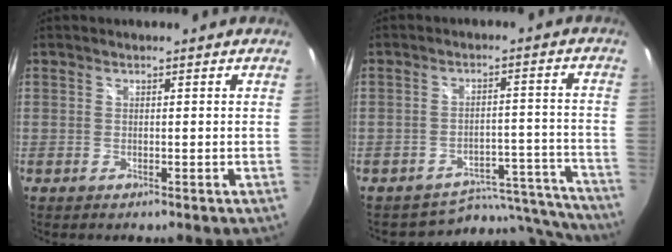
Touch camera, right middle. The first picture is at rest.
{"total": 13.4, "force": [-13.1, 3.1, 0.2], "torque": [0.007, 0.042, -0.173]}